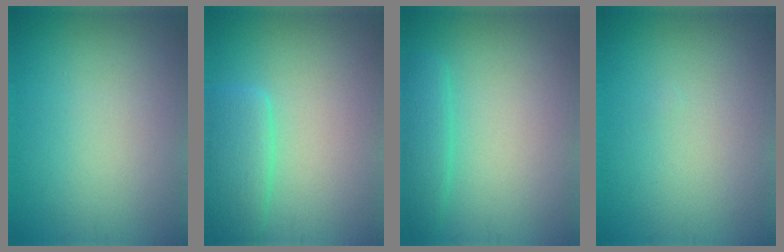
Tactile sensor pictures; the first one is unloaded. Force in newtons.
{"total": 3.5, "press": 3.5, "slide": 0.3}
{"total": 2.1, "press": 2.1, "slide": 0.1}
{"total": 0.0}